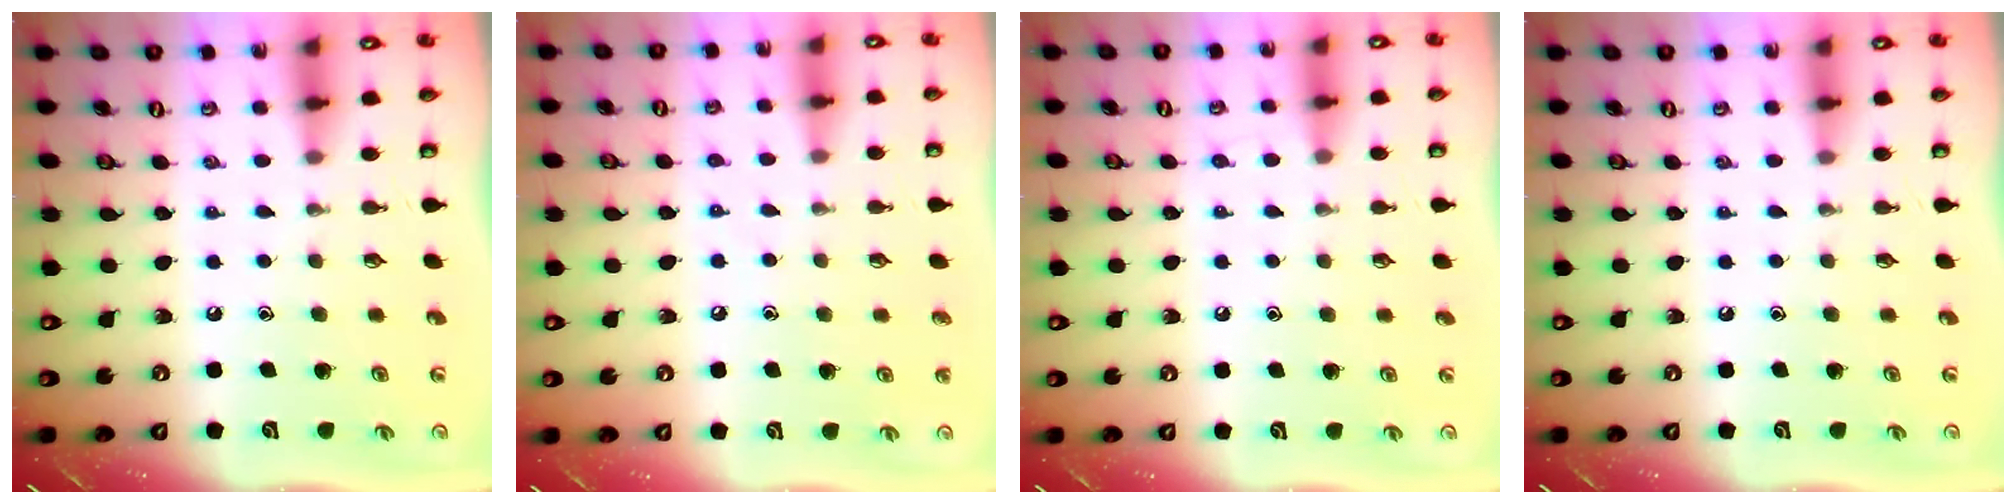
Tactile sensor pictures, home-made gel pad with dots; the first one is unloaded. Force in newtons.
{"total": 4.3, "press": 4.3, "slide": 0.5}
{"total": 4.0, "press": 4.0, "slide": 0.5}
{"total": 0.0}